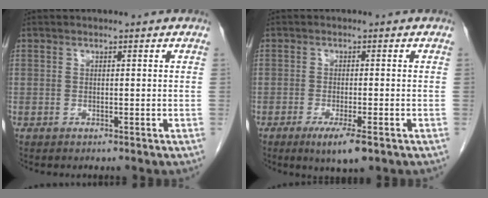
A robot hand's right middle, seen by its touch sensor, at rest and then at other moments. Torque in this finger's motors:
{"motor_torque": [0.92, -0.65, 0.35, 0.09]}